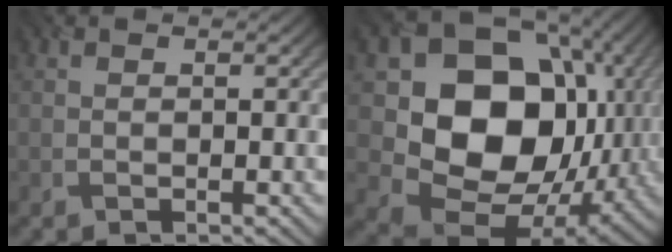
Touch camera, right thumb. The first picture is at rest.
{"total": 16.9, "force": [1.6, 13.5, 10.0], "torque": [-0.176, -0.038, 0.041]}